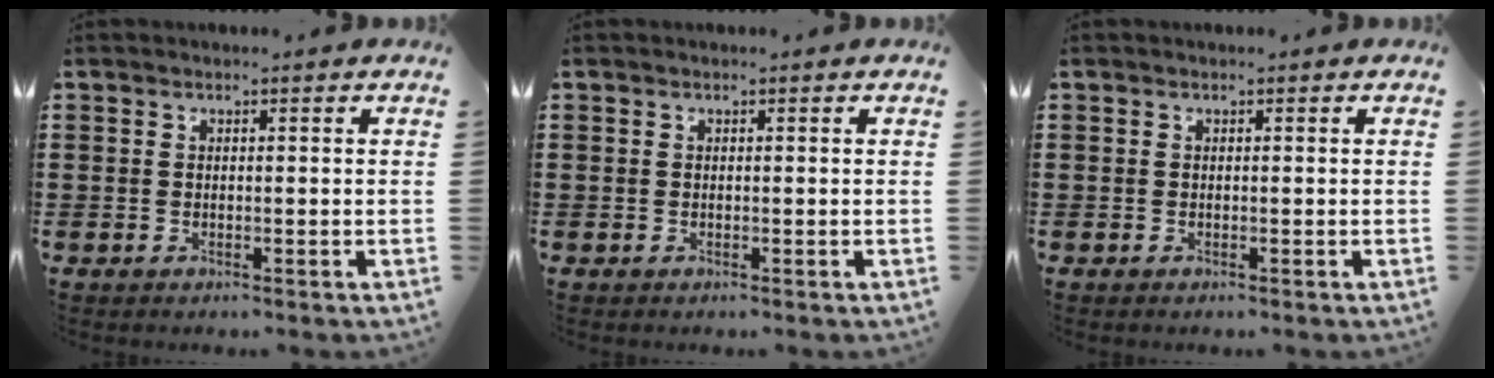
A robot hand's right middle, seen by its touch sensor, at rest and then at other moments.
{"total": 0.0}
{"total": 0.0}